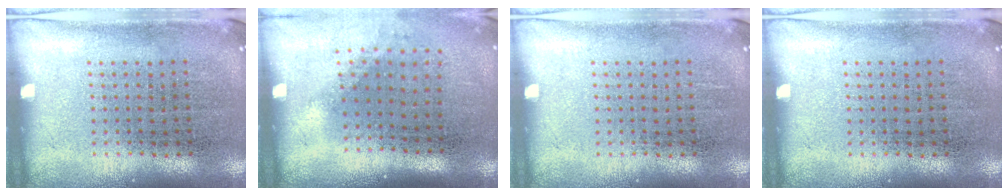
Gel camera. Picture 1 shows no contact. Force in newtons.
{"total": 1.2, "press": 0.9, "slide": 0.9}
{"total": 0.0}
{"total": 0.0}